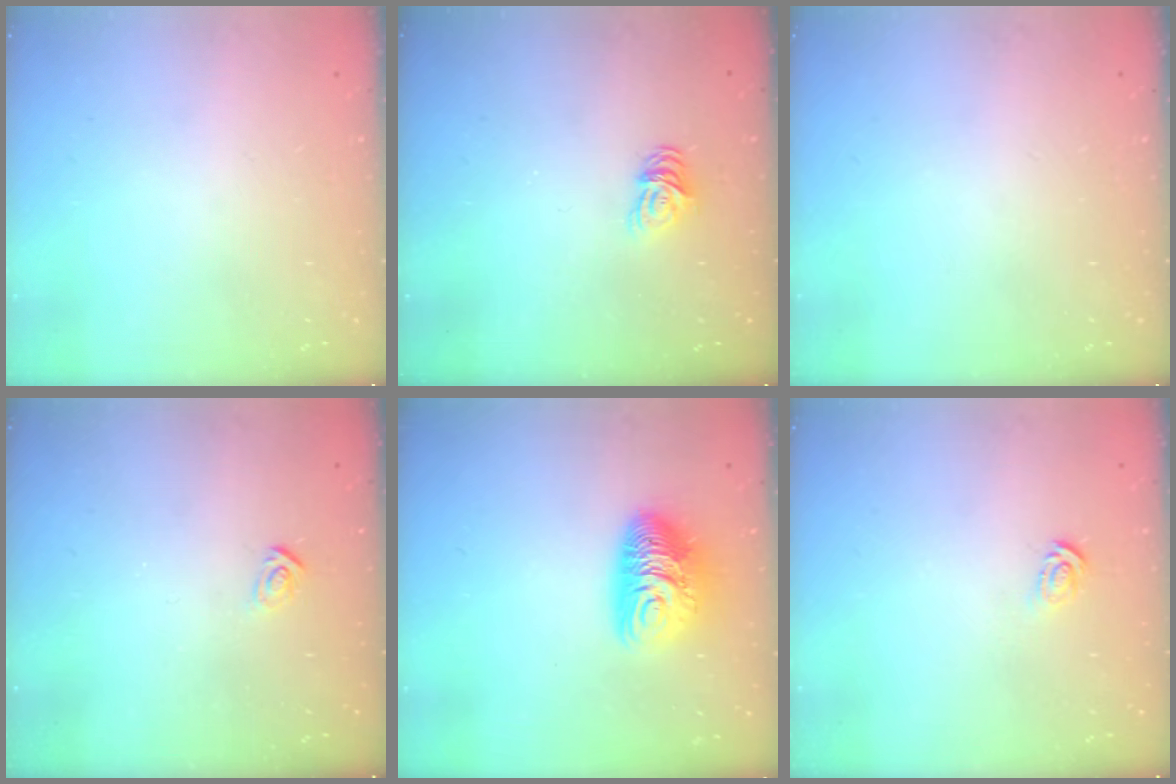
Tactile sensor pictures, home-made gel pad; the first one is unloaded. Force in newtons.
{"total": 6.2, "press": 6.2, "slide": 0.7}
{"total": 0.0}
{"total": 2.9, "press": 2.9, "slide": 0.3}
{"total": 11.0, "press": 11.0, "slide": 0.7}
{"total": 3.0, "press": 3.0, "slide": 0.1}